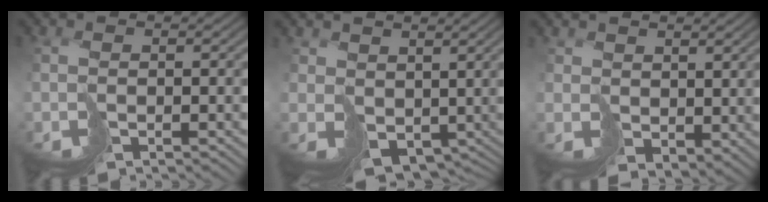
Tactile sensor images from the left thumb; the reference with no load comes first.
{"total": 5.1, "force": [1.2, 3.9, 3.0], "torque": [-0.078, -0.022, 0.040]}
{"total": 2.8, "force": [2.0, 1.8, 0.8], "torque": [-0.021, -0.009, 0.048]}